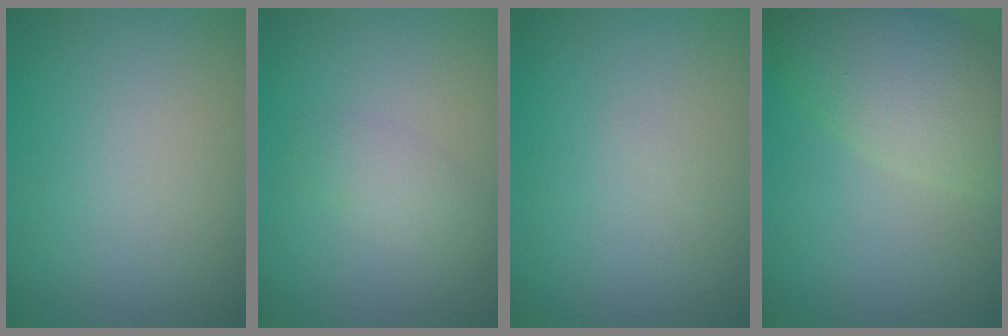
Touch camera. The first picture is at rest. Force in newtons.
{"total": 1.7, "press": 1.7, "slide": 0.0}
{"total": 0.0}
{"total": 6.3, "press": 6.3, "slide": 0.1}